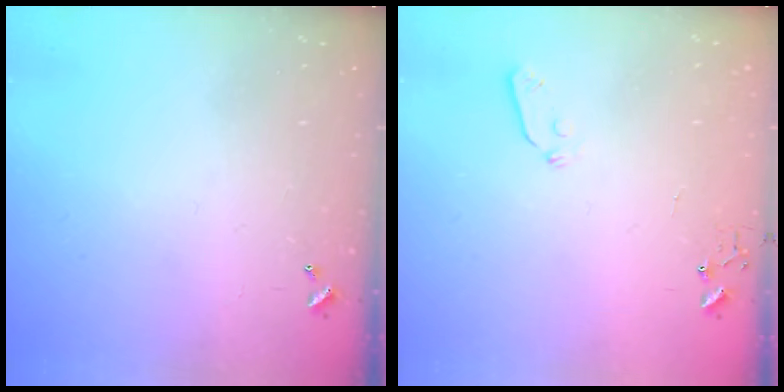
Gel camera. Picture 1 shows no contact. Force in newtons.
{"total": 3.5, "press": 3.3, "slide": 1.0}